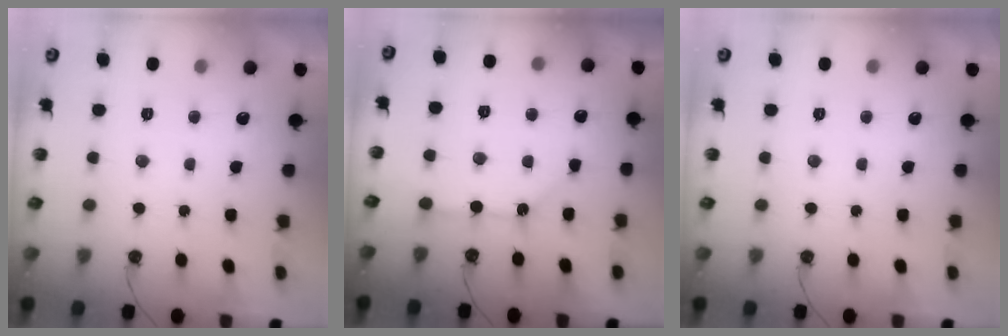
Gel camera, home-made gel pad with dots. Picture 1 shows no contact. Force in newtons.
{"total": 2.5, "press": 2.5, "slide": 0.2}
{"total": 0.0}